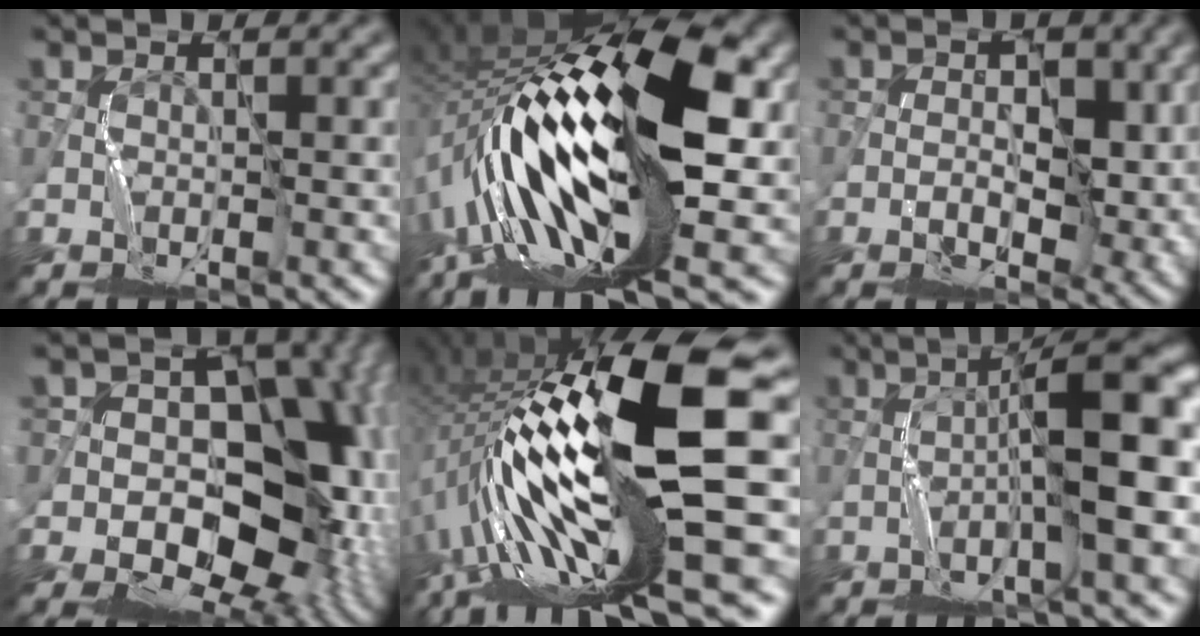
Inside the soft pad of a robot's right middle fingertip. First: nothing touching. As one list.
[{"total": 17.8, "force": [-1.9, 7.6, 16.0], "torque": [-0.306, 0.032, -0.048]}, {"total": 4.4, "force": [-0.3, 2.7, 3.5], "torque": [-0.043, -0.005, -0.007]}, {"total": 15.6, "force": [-0.4, 11.8, 10.2], "torque": [-0.085, 0.003, -0.010]}, {"total": 17.7, "force": [-1.2, 4.6, 17.1], "torque": [-0.330, 0.018, -0.021]}, {"total": 9.2, "force": [-1.0, 1.4, 9.1], "torque": [-0.137, 0.022, -0.019]}]